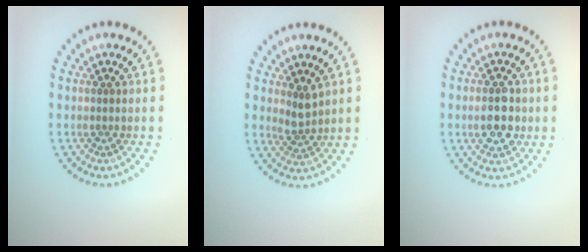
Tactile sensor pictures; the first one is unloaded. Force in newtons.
{"total": 2.0, "press": 1.4, "slide": 1.4}
{"total": 3.6, "press": 3.6, "slide": 0.1}